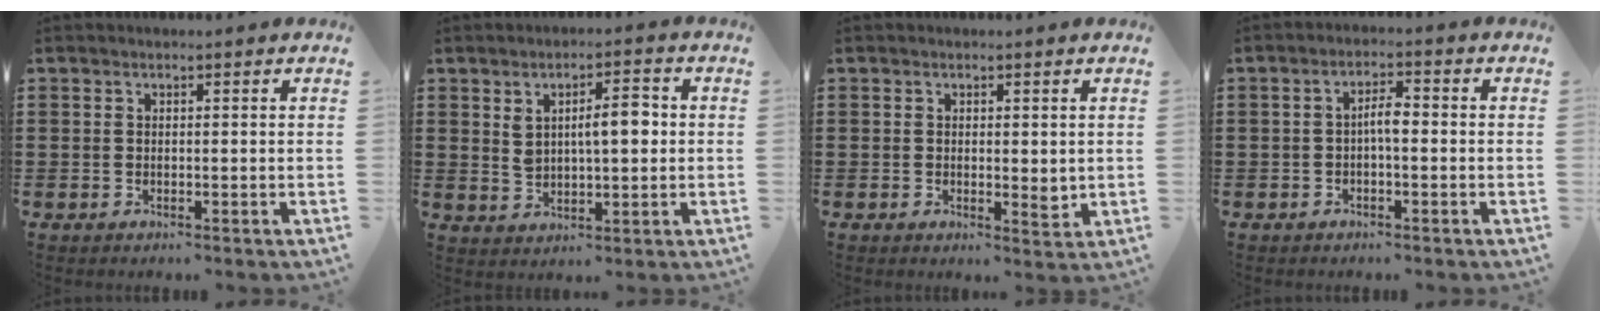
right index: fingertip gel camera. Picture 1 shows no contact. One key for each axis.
{"total": 5.6, "fx": 1.0, "fy": 2.3, "fz": 5.0, "tx": -0.092, "ty": 0.006, "tz": 0.014}
{"total": 1.9, "fx": 0.3, "fy": 1.0, "fz": 1.6, "tx": -0.022, "ty": -0.003, "tz": 0.005}
{"total": 2.8, "fx": -0.5, "fy": 0.8, "fz": 2.7, "tx": -0.050, "ty": 0.005, "tz": -0.012}